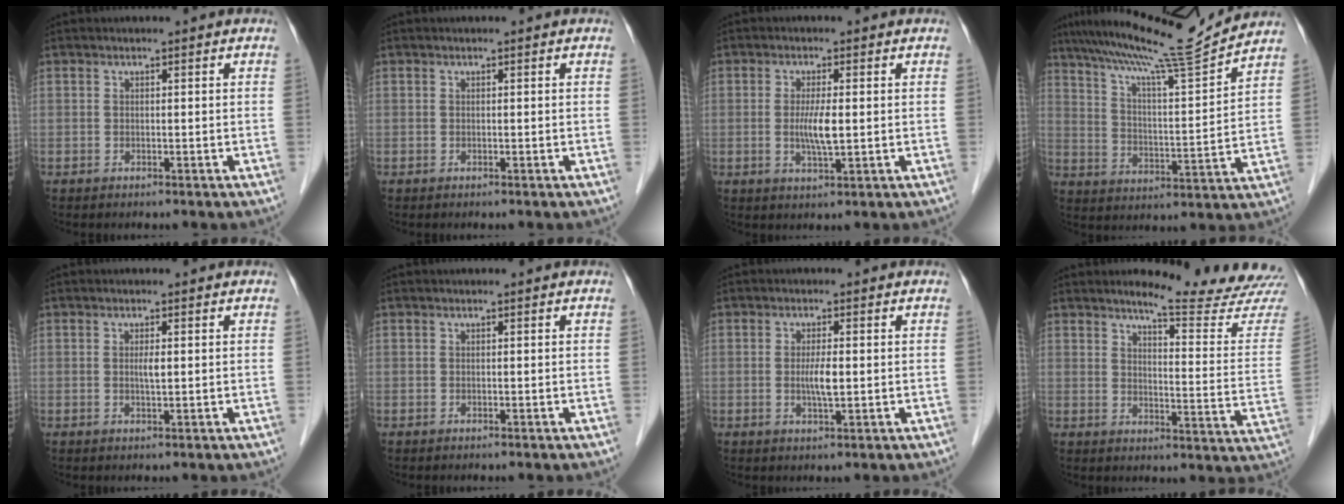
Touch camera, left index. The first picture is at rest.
{"total": 0.0}
{"total": 4.0, "force": [-0.1, 0.6, 4.0], "torque": [-0.081, -0.006, 0.000]}
{"total": 15.4, "force": [14.1, -1.5, 6.1], "torque": [-0.111, -0.013, 0.220]}
{"total": 1.4, "force": [0.2, 0.1, 1.4], "torque": [-0.028, 0.000, 0.002]}
{"total": 0.0}
{"total": 3.0, "force": [-0.1, 0.4, 3.0], "torque": [-0.060, -0.004, -0.001]}
{"total": 16.0, "force": [15.1, -1.1, 5.1], "torque": [-0.070, -0.107, 0.171]}